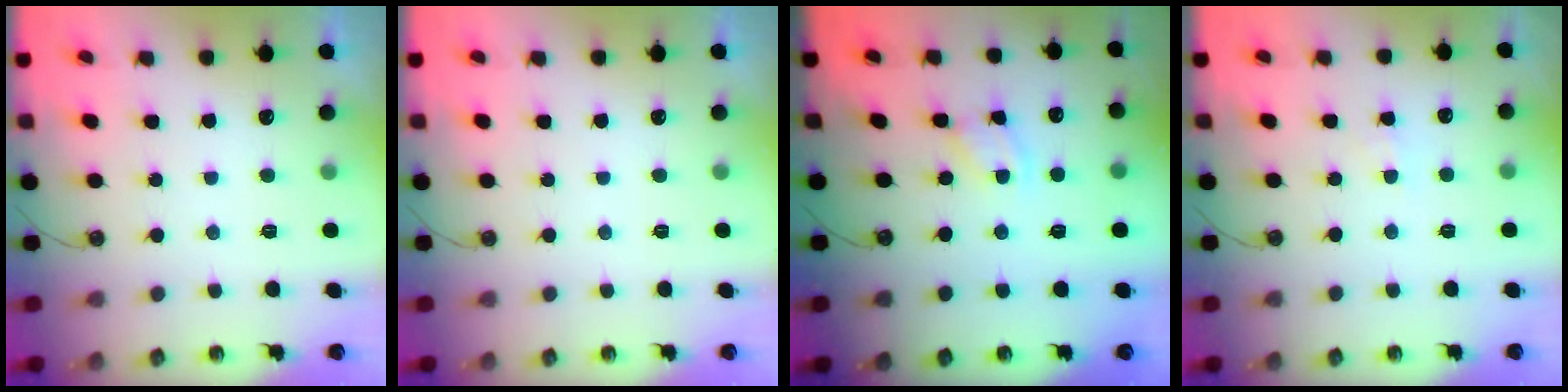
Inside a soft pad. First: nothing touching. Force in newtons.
{"total": 0.0}
{"total": 2.3, "press": 2.3, "slide": 0.1}
{"total": 2.5, "press": 2.5, "slide": 0.5}